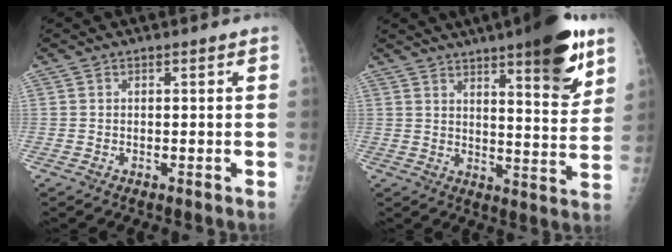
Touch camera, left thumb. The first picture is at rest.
{"total": 16.2, "force": [9.7, 3.6, 12.4], "torque": [-0.144, -0.053, 0.138]}